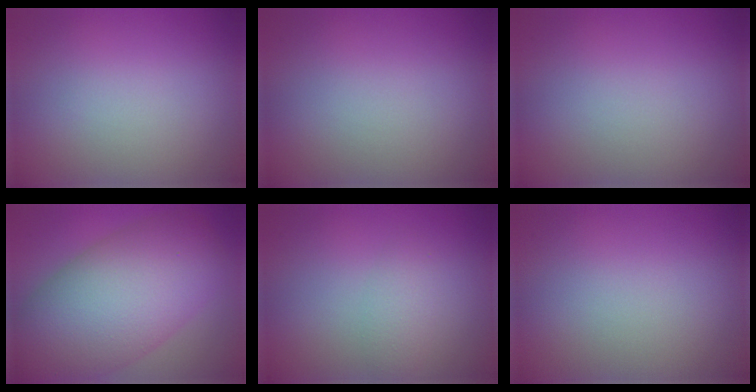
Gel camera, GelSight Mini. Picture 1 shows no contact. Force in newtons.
{"total": 0.0}
{"total": 0.0}
{"total": 11.8, "press": 11.8, "slide": 0.7}
{"total": 1.6, "press": 1.6, "slide": 0.1}
{"total": 0.0}